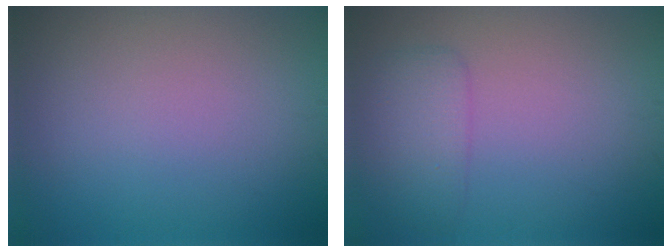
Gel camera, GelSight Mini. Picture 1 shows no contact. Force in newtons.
{"total": 2.6, "press": 2.6, "slide": 0.0}